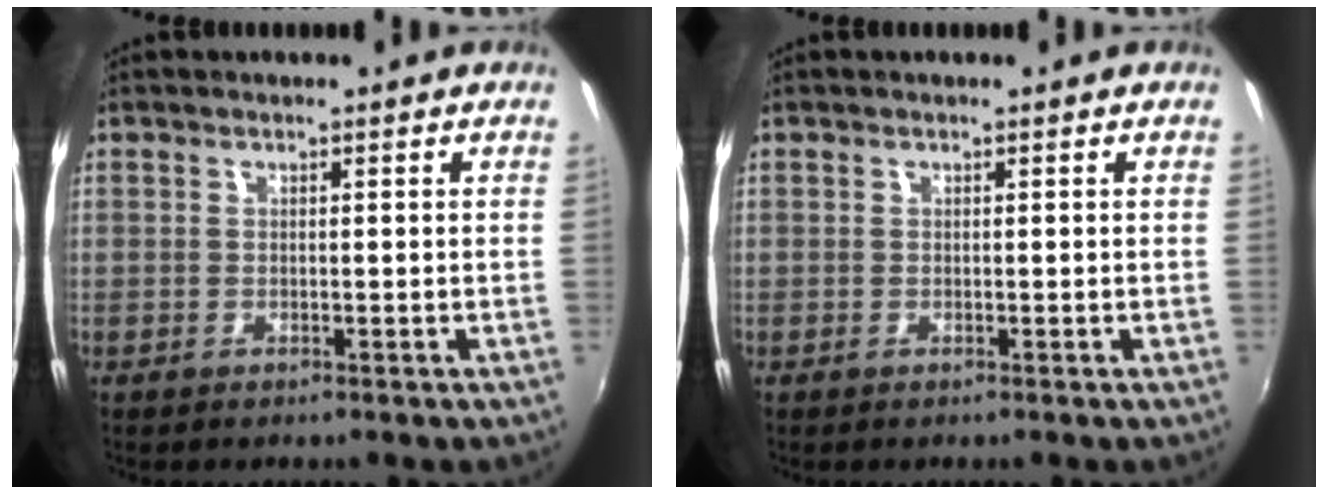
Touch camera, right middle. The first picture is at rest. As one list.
[{"total": 0.0}]